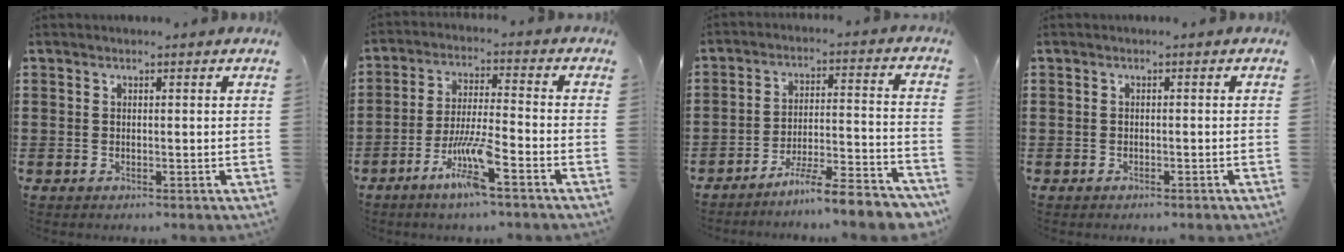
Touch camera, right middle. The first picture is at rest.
{"total": 8.4, "force": [-4.9, 1.0, 6.8], "torque": [-0.140, -0.008, -0.093]}
{"total": 7.4, "force": [-6.8, -0.4, 2.9], "torque": [-0.043, -0.002, -0.131]}
{"total": 0.7, "force": [-0.6, 0.2, 0.2], "torque": [-0.005, -0.001, -0.013]}